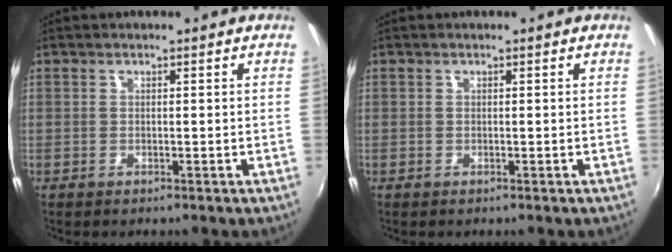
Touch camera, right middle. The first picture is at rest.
{"total": 0.0}